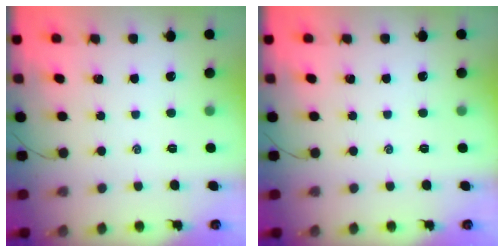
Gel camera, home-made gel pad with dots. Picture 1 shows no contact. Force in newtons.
{"total": 0.0}